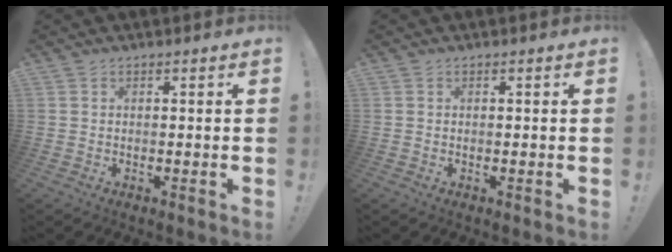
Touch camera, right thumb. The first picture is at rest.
{"total": 0.0}